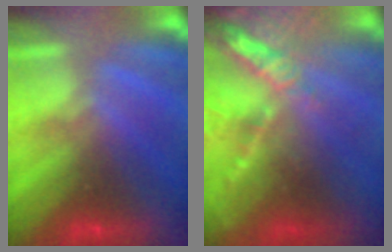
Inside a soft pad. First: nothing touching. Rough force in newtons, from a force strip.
{"total": 9.3}